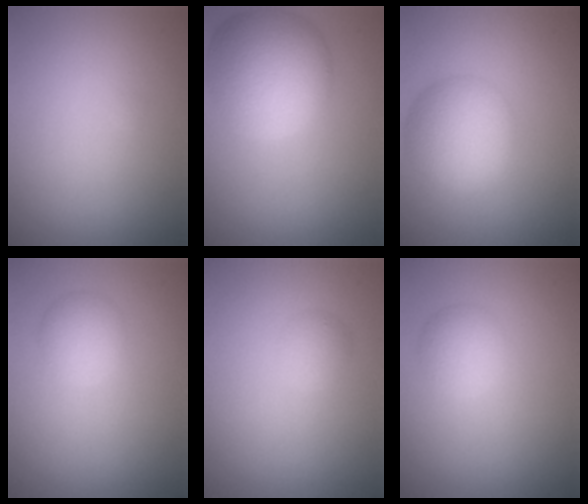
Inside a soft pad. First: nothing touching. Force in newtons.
{"total": 8.3, "press": 8.3, "slide": 0.3}
{"total": 5.5, "press": 5.5, "slide": 0.0}
{"total": 2.3, "press": 2.3, "slide": 0.0}
{"total": 1.3, "press": 1.3, "slide": 0.1}
{"total": 2.4, "press": 2.4, "slide": 0.1}